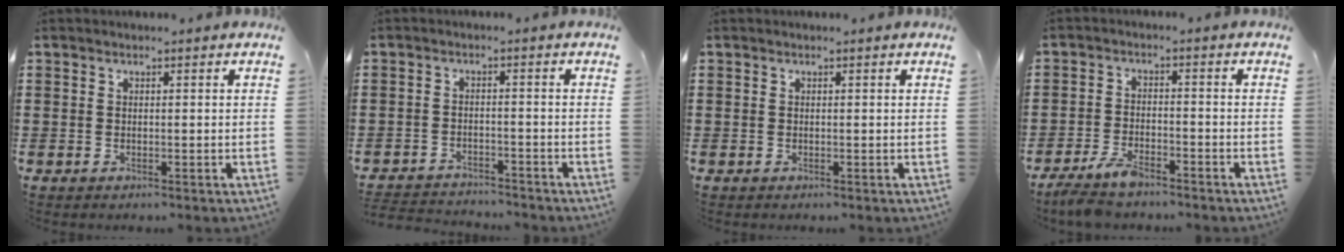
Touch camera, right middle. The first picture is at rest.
{"total": 2.8, "force": [-2.8, 0.2, 0.0], "torque": [-0.007, -0.003, -0.061]}
{"total": 0.0}
{"total": 4.4, "force": [-3.8, 0.9, 1.9], "torque": [-0.054, -0.005, -0.081]}